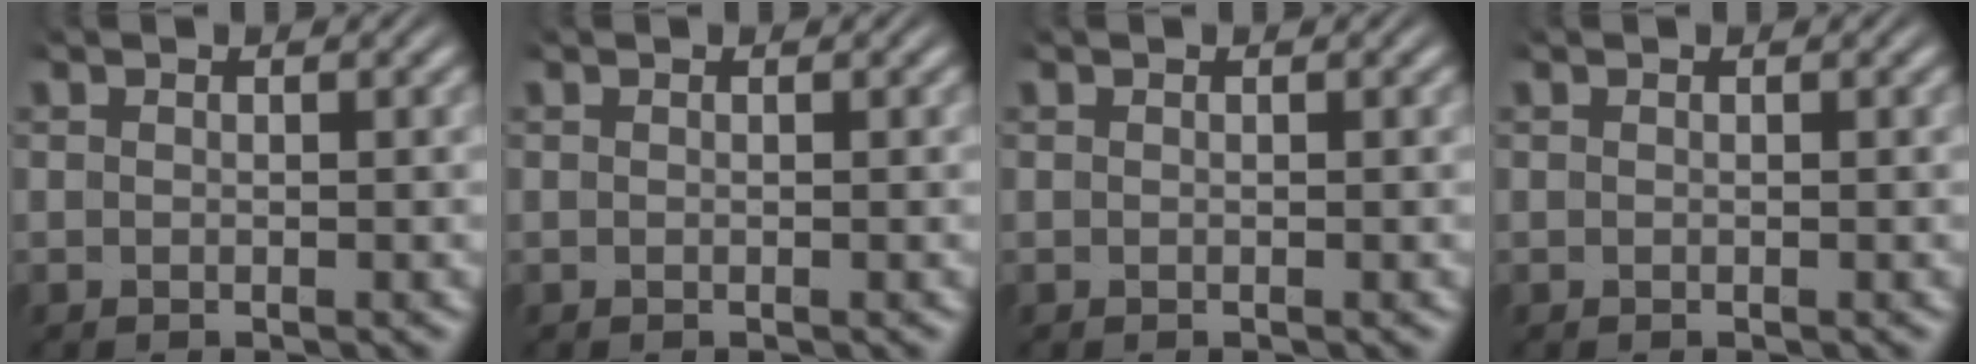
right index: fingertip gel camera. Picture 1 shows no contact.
{"total": 0.0}
{"total": 0.0}
{"total": 0.0}